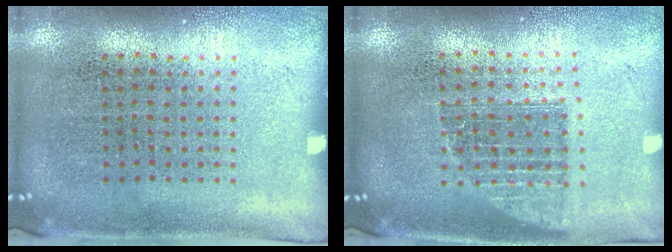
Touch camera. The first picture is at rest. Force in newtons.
{"total": 1.3, "press": 1.1, "slide": 0.7}